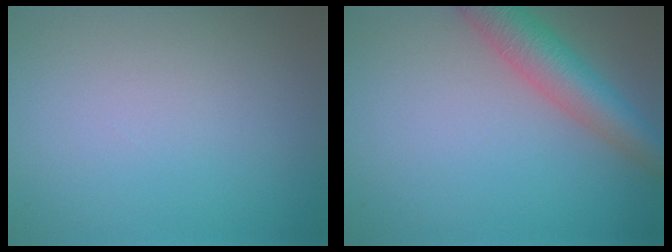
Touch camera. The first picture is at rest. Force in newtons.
{"total": 5.1, "press": 5.1, "slide": 0.2}